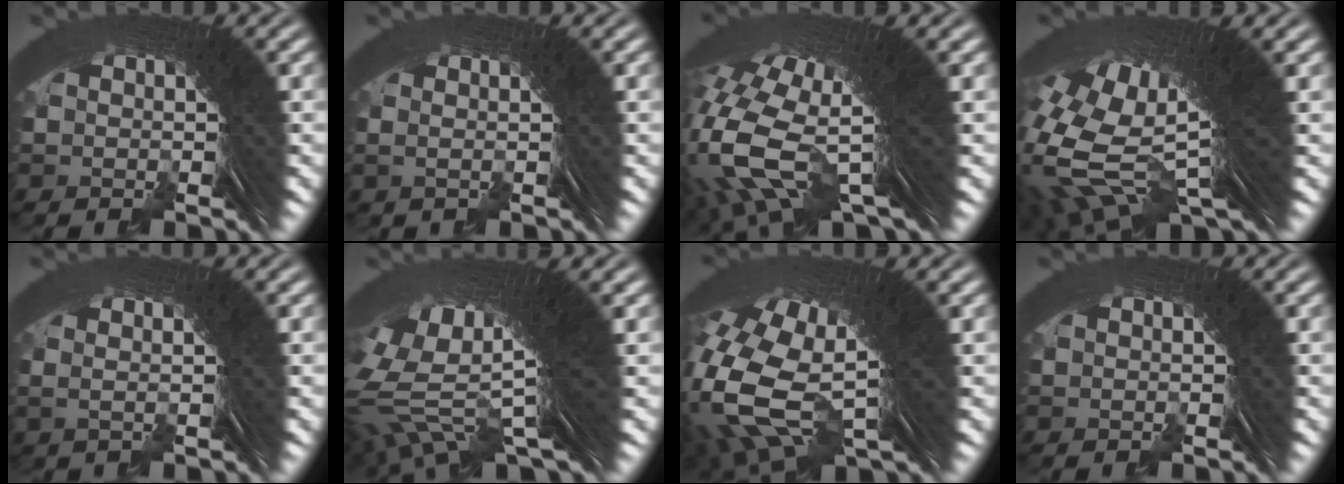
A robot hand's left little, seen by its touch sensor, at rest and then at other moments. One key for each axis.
{"total": 1.7, "fx": 0.5, "fy": -0.7, "fz": 1.5, "tx": -0.013, "ty": 0.011, "tz": 0.004}
{"total": 15.0, "fx": 1.6, "fy": 8.0, "fz": 12.5, "tx": -0.265, "ty": -0.027, "tz": 0.040}
{"total": 19.0, "fx": 4.1, "fy": 10.5, "fz": 15.3, "tx": -0.286, "ty": -0.020, "tz": 0.073}
{"total": 2.2, "fx": 0.6, "fy": -0.4, "fz": 2.0, "tx": -0.024, "ty": 0.011, "tz": 0.006}
{"total": 16.5, "fx": 5.5, "fy": 7.3, "fz": 13.8, "tx": -0.260, "ty": -0.009, "tz": 0.087}
{"total": 15.8, "fx": 1.7, "fy": 9.9, "fz": 12.3, "tx": -0.244, "ty": -0.023, "tz": 0.034}
{"total": 0.0}